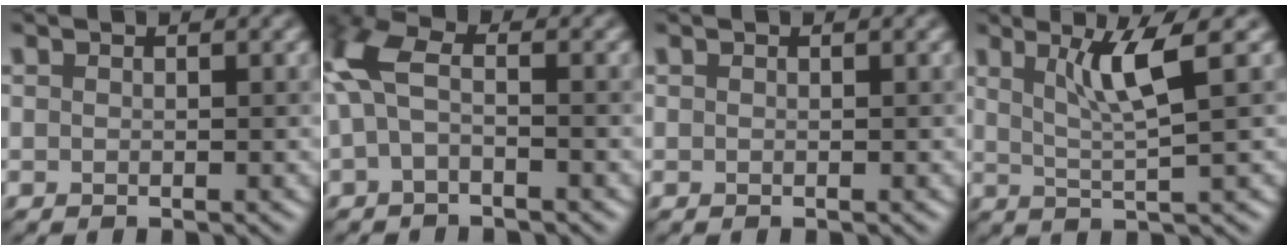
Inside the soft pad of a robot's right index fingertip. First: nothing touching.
{"total": 3.6, "force": [-0.1, 1.7, 3.2], "torque": [-0.086, 0.012, -0.008]}
{"total": 0.0}
{"total": 4.0, "force": [1.9, 0.3, 3.5], "torque": [-0.070, -0.003, 0.041]}